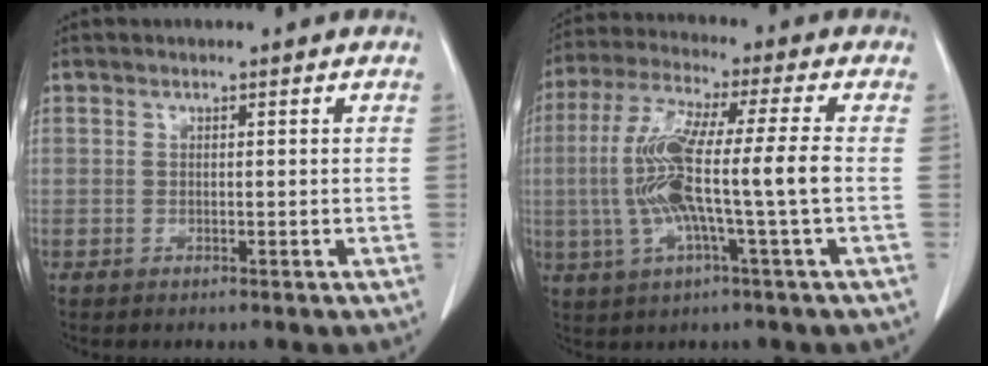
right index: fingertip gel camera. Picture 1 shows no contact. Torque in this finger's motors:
{"motor_torque": [1.49, -0.65, 0.63, 0.21]}